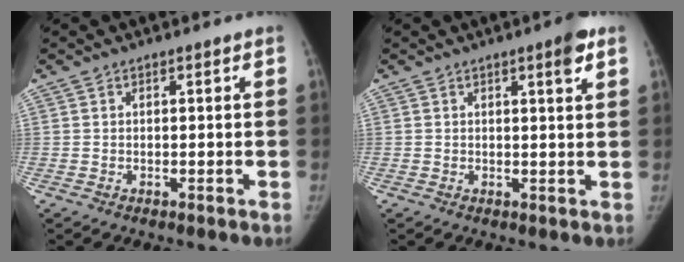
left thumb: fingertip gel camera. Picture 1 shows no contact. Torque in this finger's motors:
{"motor_torque": [1.48, 0.96, 0.71, -0.36, 0.09]}